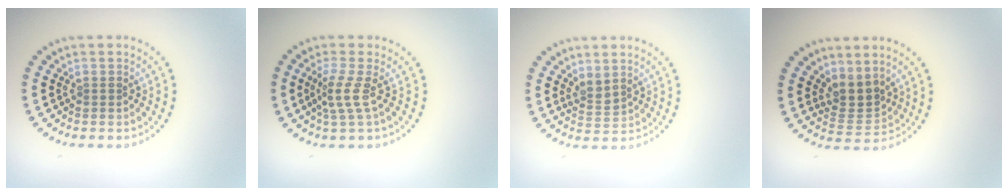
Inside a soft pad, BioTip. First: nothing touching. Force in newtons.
{"total": 2.4, "press": 1.6, "slide": 1.7}
{"total": 1.6, "press": 1.3, "slide": 0.9}
{"total": 2.8, "press": 2.1, "slide": 1.8}